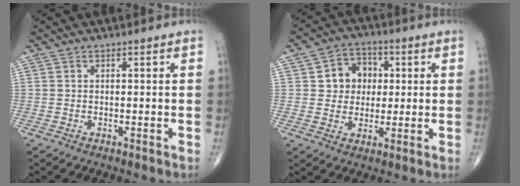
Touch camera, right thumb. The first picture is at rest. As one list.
[{"total": 8.2, "force": [1.3, 7.0, 3.9], "torque": [-0.015, 0.005, 0.016]}]